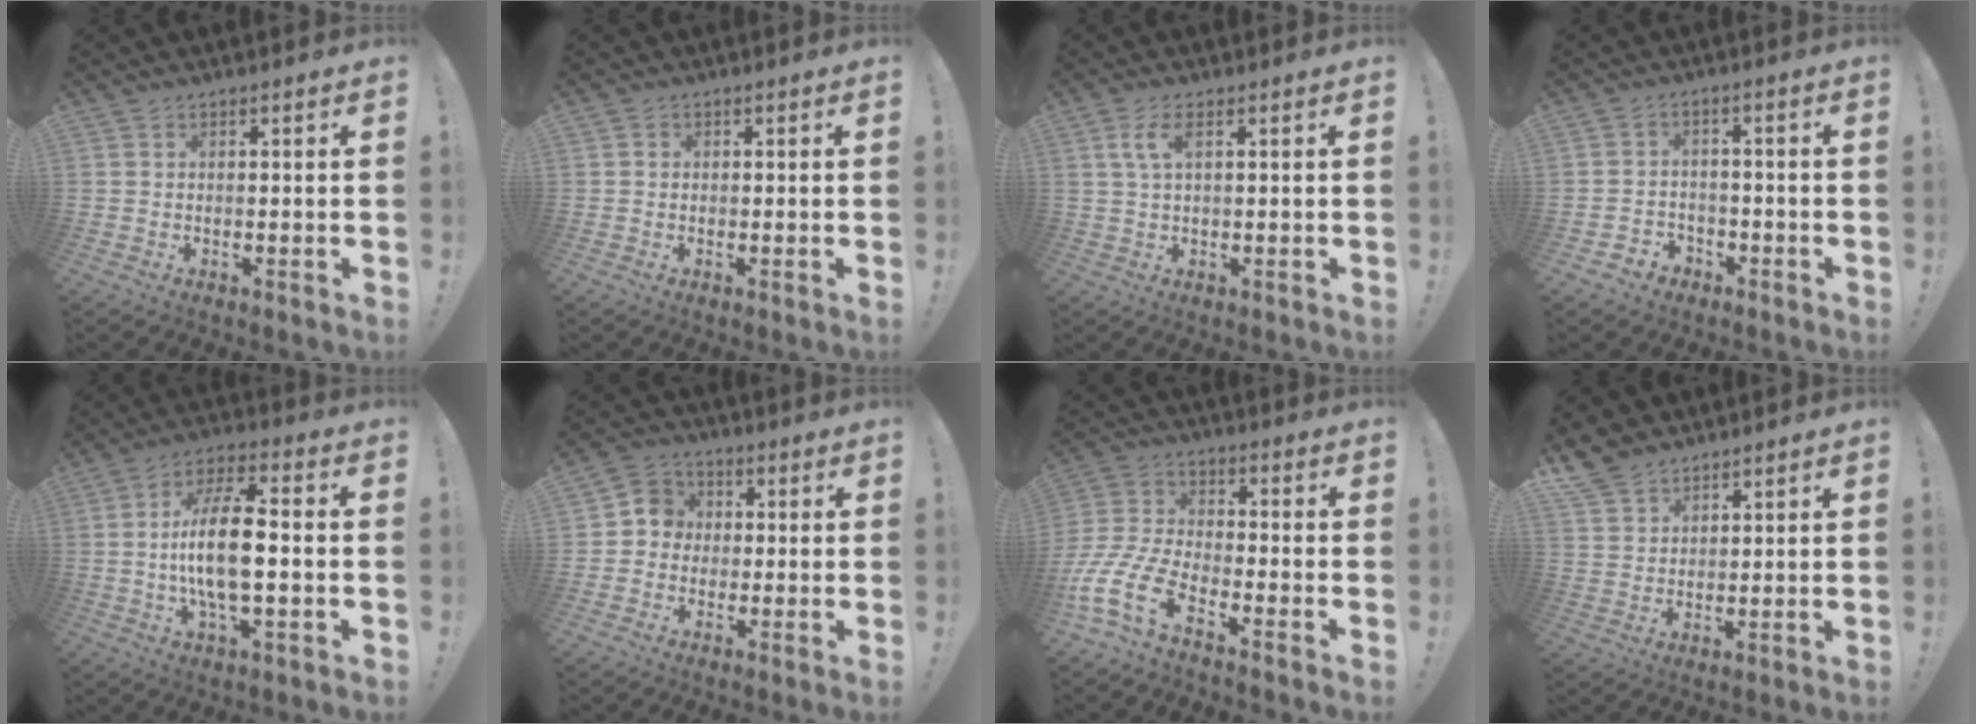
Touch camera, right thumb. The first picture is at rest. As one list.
[{"total": 0.9, "force": [-0.1, 0.9, 0.2], "torque": [-0.006, 0.005, -0.002]}, {"total": 4.7, "force": [1.7, 1.5, 4.1], "torque": [-0.078, 0.003, 0.029]}, {"total": 3.8, "force": [-2.4, 2.8, 1.0], "torque": [-0.021, 0.009, -0.044]}, {"total": 14.6, "force": [-1.3, 5.5, 13.5], "torque": [-0.256, 0.002, -0.033]}, {"total": 6.2, "force": [-1.1, 5.8, 1.9], "torque": [-0.027, 0.022, -0.016]}, {"total": 13.2, "force": [-8.5, 5.9, 8.2], "torque": [-0.176, 0.036, -0.152]}, {"total": 6.6, "force": [5.4, 3.2, 1.9], "torque": [-0.041, -0.031, 0.108]}]